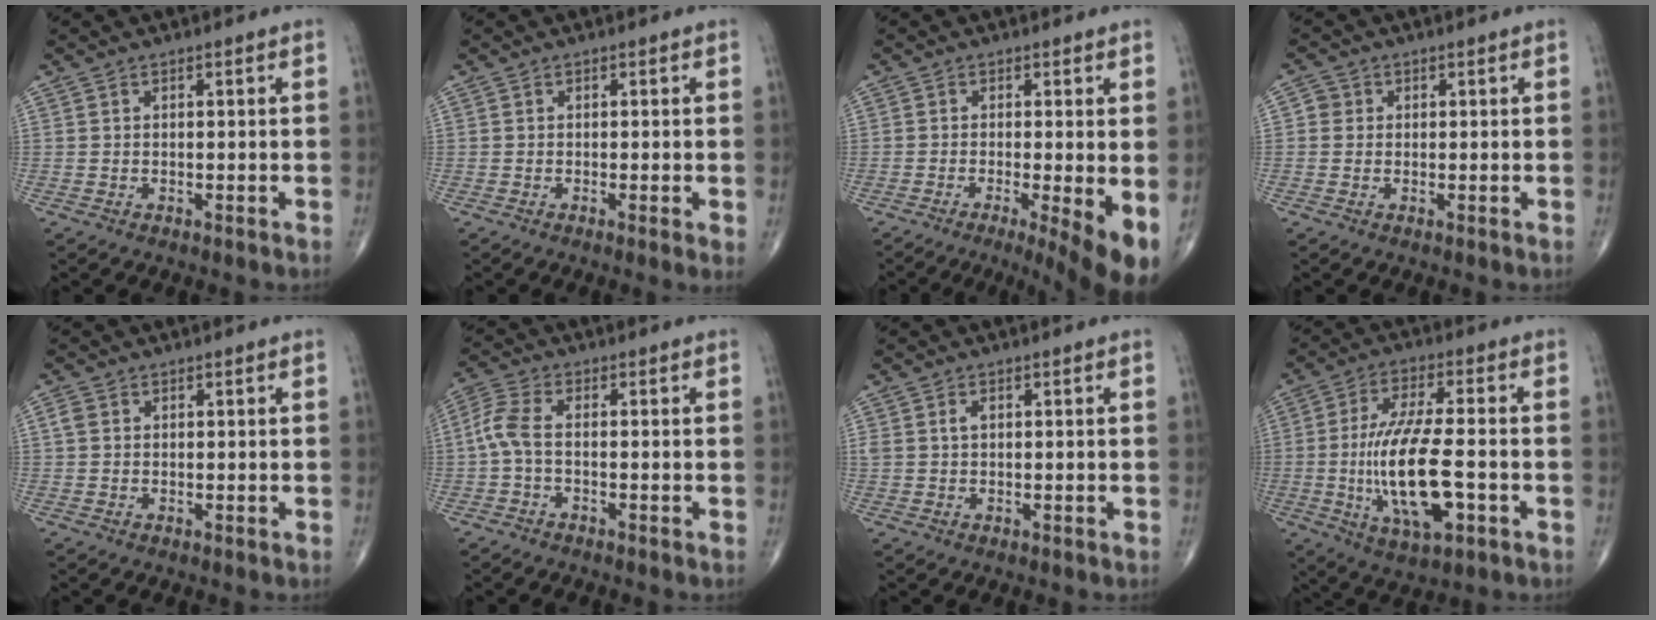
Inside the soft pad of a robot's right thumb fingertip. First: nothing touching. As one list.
[{"total": 1.7, "force": [-0.3, 0.1, 1.7], "torque": [-0.034, -0.007, -0.007]}, {"total": 9.4, "force": [-3.0, 1.9, 8.7], "torque": [-0.129, -0.020, -0.046]}, {"total": 2.1, "force": [0.2, 2.0, 0.5], "torque": [0.003, 0.004, -0.001]}, {"total": 1.5, "force": [0.3, 1.3, 0.8], "torque": [-0.020, 0.005, 0.007]}, {"total": 5.0, "force": [-0.8, 2.0, 4.4], "torque": [-0.118, 0.016, -0.026]}, {"total": 1.6, "force": [0.5, 1.1, 1.1], "torque": [-0.021, 0.007, 0.012]}, {"total": 15.7, "force": [-3.1, 5.2, 14.5], "torque": [-0.280, 0.005, -0.051]}]